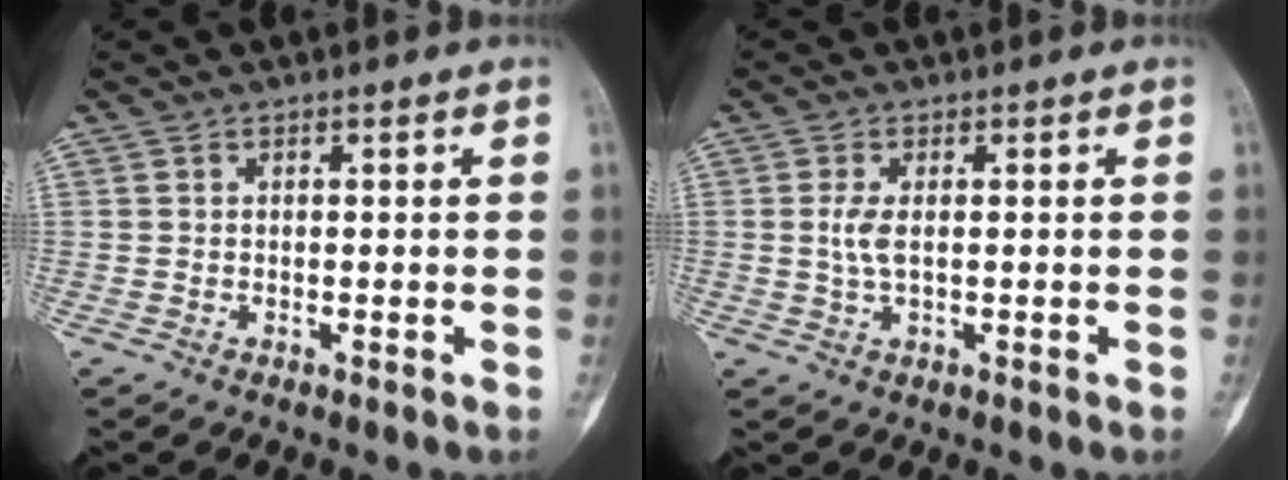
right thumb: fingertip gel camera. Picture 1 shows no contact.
{"total": 3.1, "force": [0.2, 1.5, 2.7], "torque": [-0.060, -0.003, 0.002]}